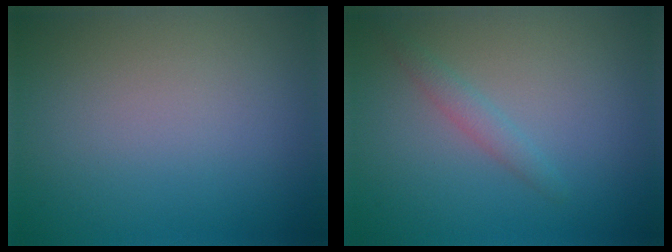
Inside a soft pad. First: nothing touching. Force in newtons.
{"total": 1.5, "press": 1.5, "slide": 0.1}